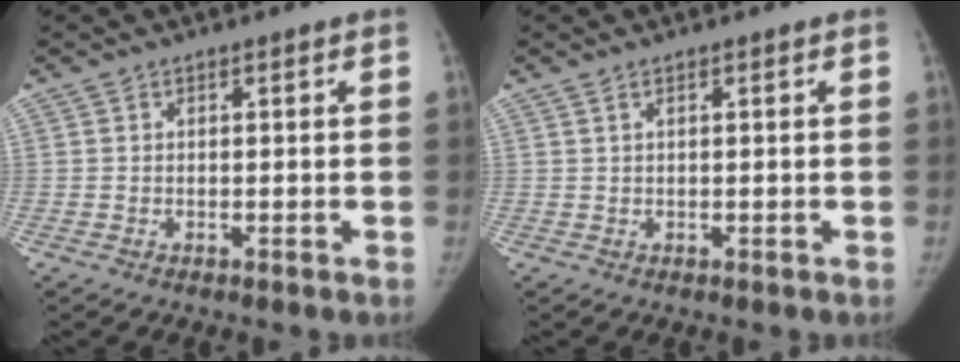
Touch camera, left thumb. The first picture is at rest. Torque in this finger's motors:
{"motor_torque": [0.03, 0.11, -0.07, 0.15, 0.03]}